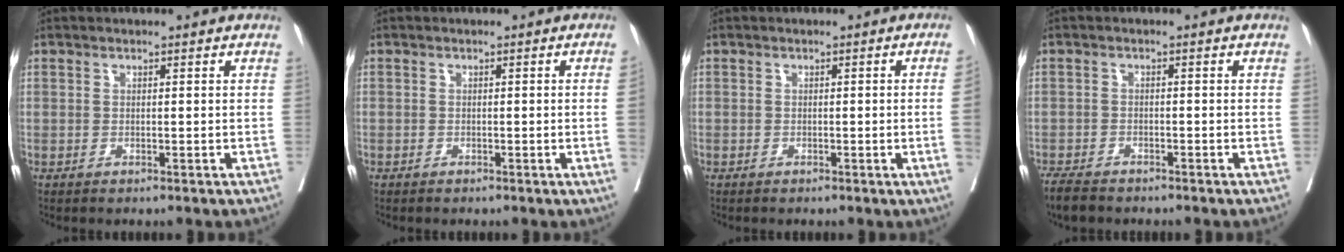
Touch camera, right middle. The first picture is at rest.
{"total": 1.3, "force": [-0.3, -0.6, 1.2], "torque": [-0.012, -0.001, -0.004]}
{"total": 2.4, "force": [-0.4, -1.0, 2.2], "torque": [-0.026, -0.004, -0.003]}
{"total": 4.3, "force": [-3.8, 1.3, 1.5], "torque": [-0.029, -0.009, -0.065]}